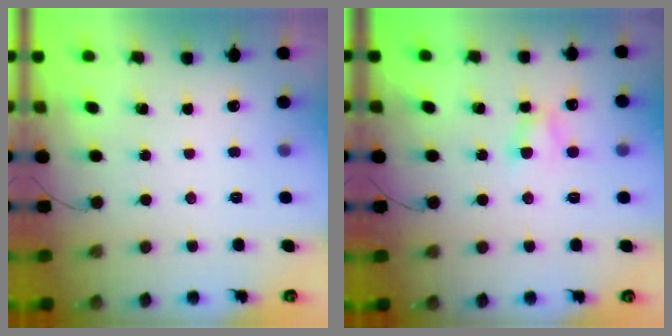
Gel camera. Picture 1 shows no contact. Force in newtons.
{"total": 4.3, "press": 4.0, "slide": 1.4}